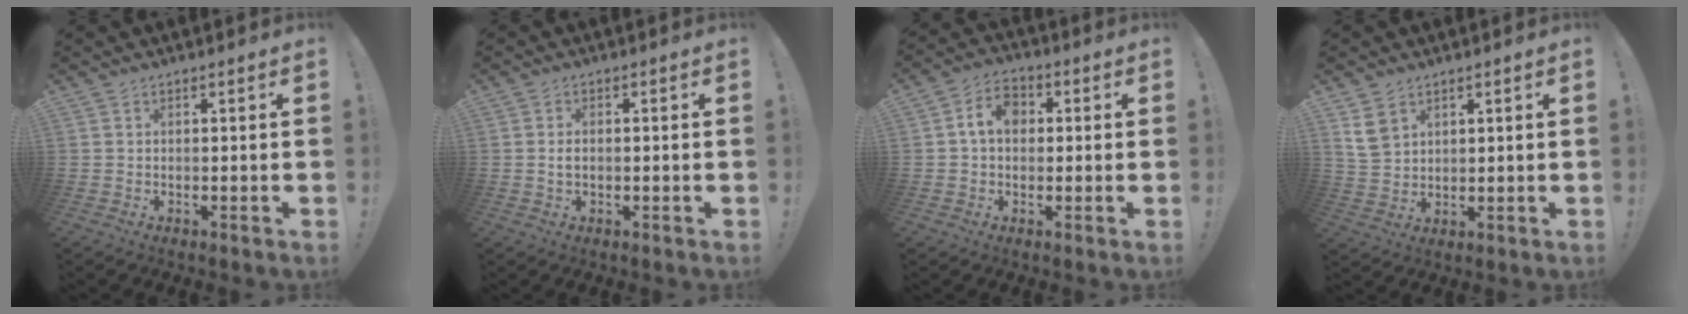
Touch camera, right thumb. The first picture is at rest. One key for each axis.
{"total": 1.8, "fx": 0.0, "fy": 1.1, "fz": 1.5, "tx": -0.021, "ty": 0.002, "tz": -0.002}
{"total": 8.0, "fx": 1.2, "fy": 5.9, "fz": 5.3, "tx": -0.087, "ty": 0.014, "tz": 0.022}
{"total": 6.5, "fx": 3.8, "fy": 4.5, "fz": 2.8, "tx": -0.041, "ty": -0.014, "tz": 0.075}